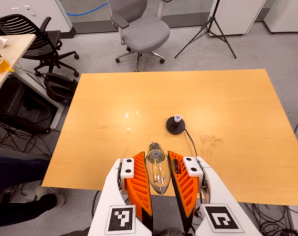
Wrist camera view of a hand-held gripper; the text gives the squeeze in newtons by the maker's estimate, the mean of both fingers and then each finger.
{"total": 13.6, "left": 14.3, "right": 12.8}